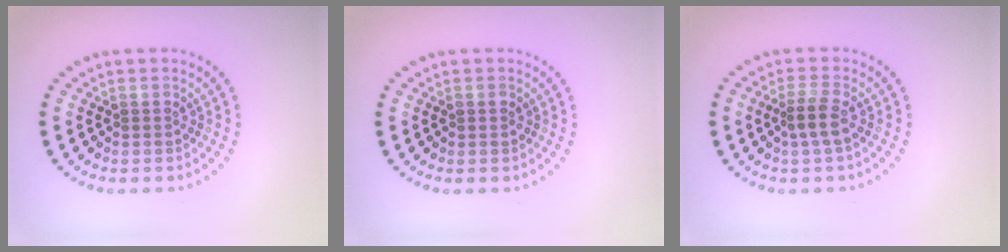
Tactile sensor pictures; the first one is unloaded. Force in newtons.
{"total": 0.7, "press": 0.7, "slide": 0.1}
{"total": 2.0, "press": 1.6, "slide": 1.2}